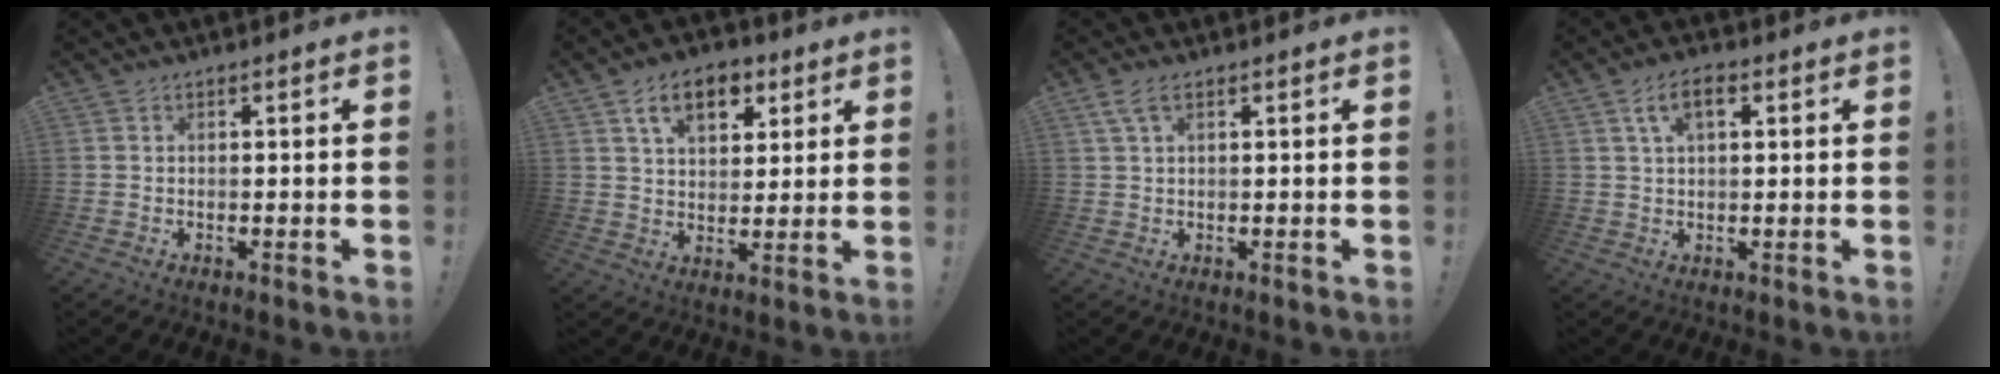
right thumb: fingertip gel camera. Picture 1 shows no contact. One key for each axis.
{"total": 11.8, "fx": 5.8, "fy": 7.3, "fz": 7.2, "tx": -0.101, "ty": -0.012, "tz": 0.104}
{"total": 4.1, "fx": 1.9, "fy": 1.7, "fz": 3.2, "tx": -0.065, "ty": 0.005, "tz": 0.037}
{"total": 6.3, "fx": 2.4, "fy": 3.0, "fz": 4.9, "tx": -0.084, "ty": 0.003, "tz": 0.042}